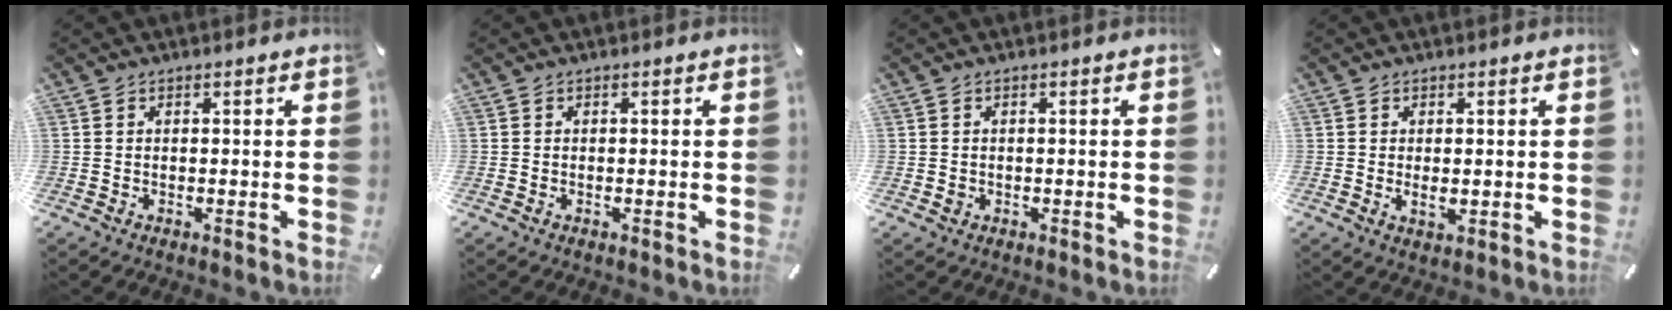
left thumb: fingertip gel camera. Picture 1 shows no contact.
{"total": 0.6, "force": [-0.2, 0.0, 0.5], "torque": [-0.007, -0.004, -0.002]}
{"total": 0.7, "force": [-0.1, 0.7, 0.1], "torque": [-0.004, 0.003, -0.003]}
{"total": 2.7, "force": [0.0, 1.1, 2.5], "torque": [-0.037, -0.001, -0.002]}